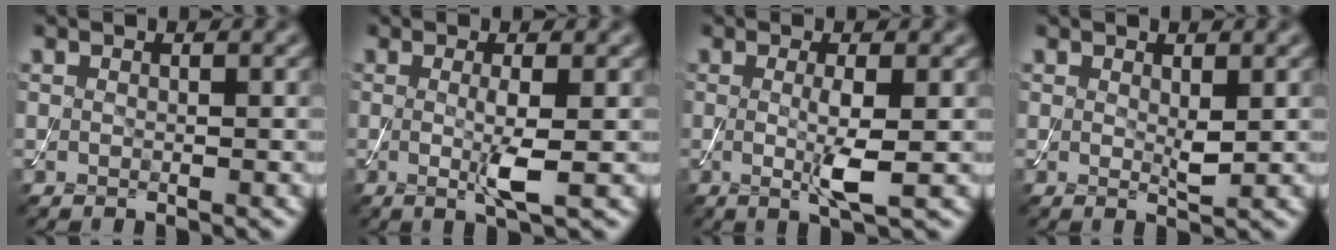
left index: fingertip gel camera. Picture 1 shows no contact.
{"total": 2.7, "force": [-0.2, 0.3, 2.7], "torque": [-0.057, -0.009, -0.002]}
{"total": 3.1, "force": [-0.2, 0.4, 3.1], "torque": [-0.064, -0.009, -0.001]}
{"total": 1.2, "force": [0.4, 0.3, 1.1], "torque": [-0.023, -0.005, 0.008]}